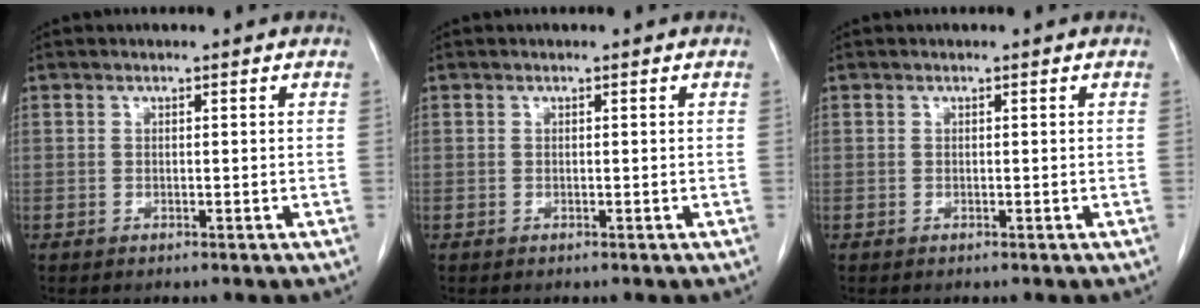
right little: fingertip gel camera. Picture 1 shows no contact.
{"total": 0.0}
{"total": 0.0}